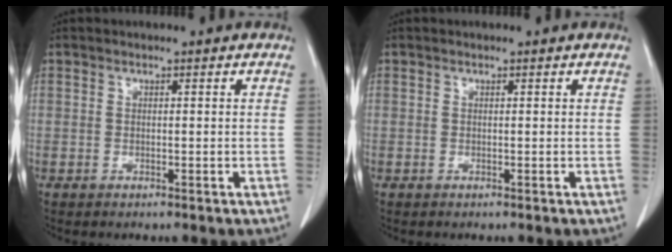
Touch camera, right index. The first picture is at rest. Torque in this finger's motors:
{"motor_torque": [-0.02, 0.05, 0.00, 0.01]}